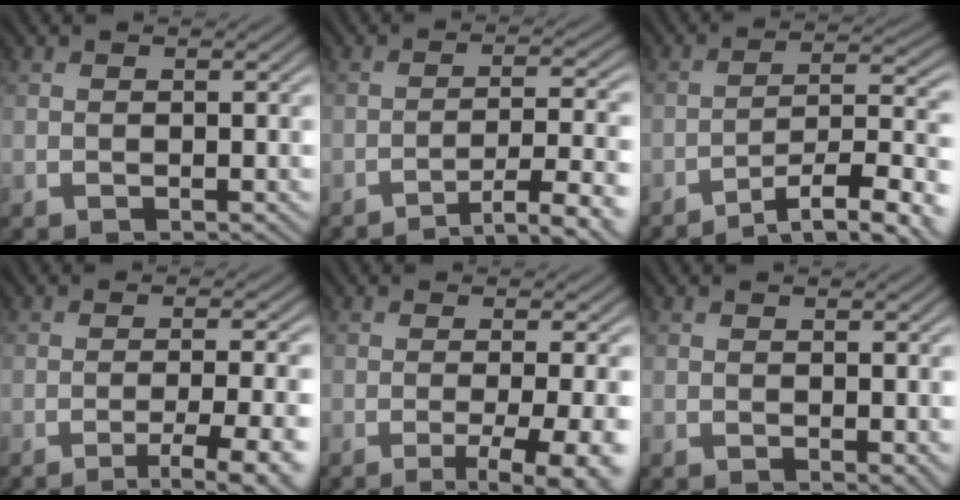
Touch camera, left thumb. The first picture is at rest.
{"total": 8.5, "force": [-5.4, 1.6, 6.3], "torque": [-0.101, 0.010, -0.075]}
{"total": 11.8, "force": [-8.0, 3.0, 8.2], "torque": [-0.128, 0.000, -0.117]}
{"total": 8.1, "force": [-4.5, 1.4, 6.6], "torque": [-0.094, 0.003, -0.060]}
{"total": 8.0, "force": [-2.9, 1.7, 7.2], "torque": [-0.093, -0.002, -0.037]}
{"total": 1.0, "force": [0.2, 0.3, 1.0], "torque": [-0.010, -0.006, 0.002]}